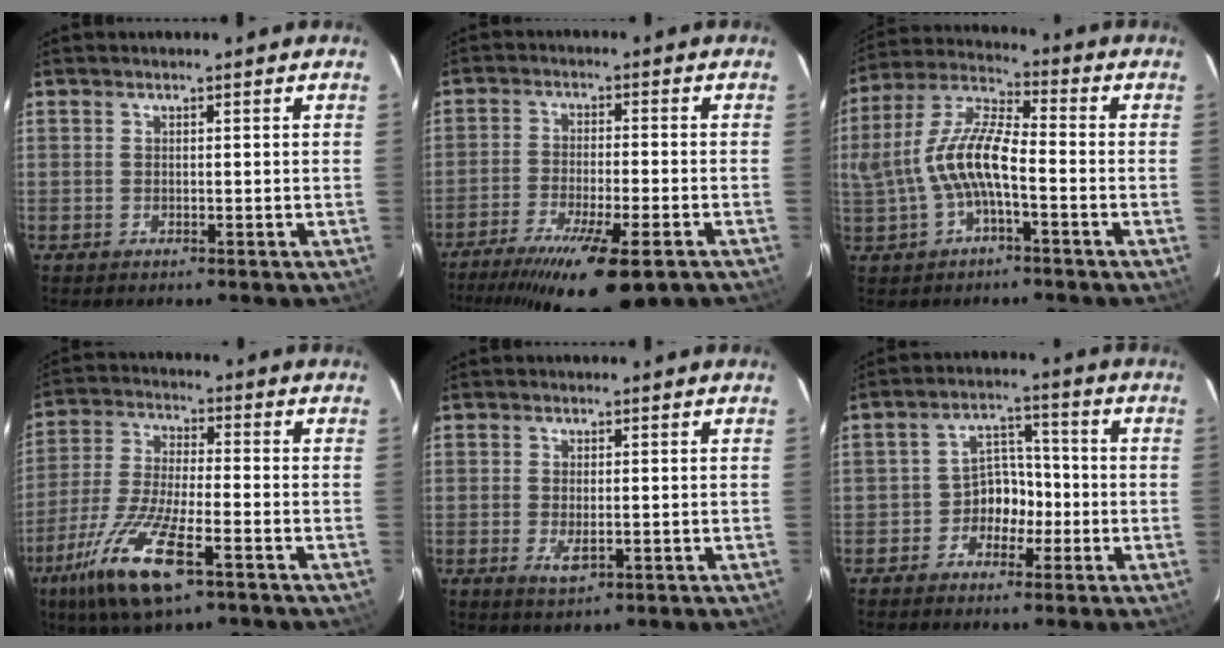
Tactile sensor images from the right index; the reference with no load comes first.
{"total": 18.3, "force": [-12.9, 3.6, 12.5], "torque": [-0.239, -0.062, -0.204]}
{"total": 12.0, "force": [-2.2, 4.0, 11.1], "torque": [-0.234, 0.014, -0.036]}
{"total": 15.1, "force": [-8.1, 3.8, 12.1], "torque": [-0.261, -0.029, -0.159]}
{"total": 3.1, "force": [-0.6, 1.3, 2.7], "torque": [-0.050, -0.007, -0.007]}
{"total": 5.9, "force": [-2.7, 4.7, 2.2], "torque": [-0.031, 0.025, -0.046]}